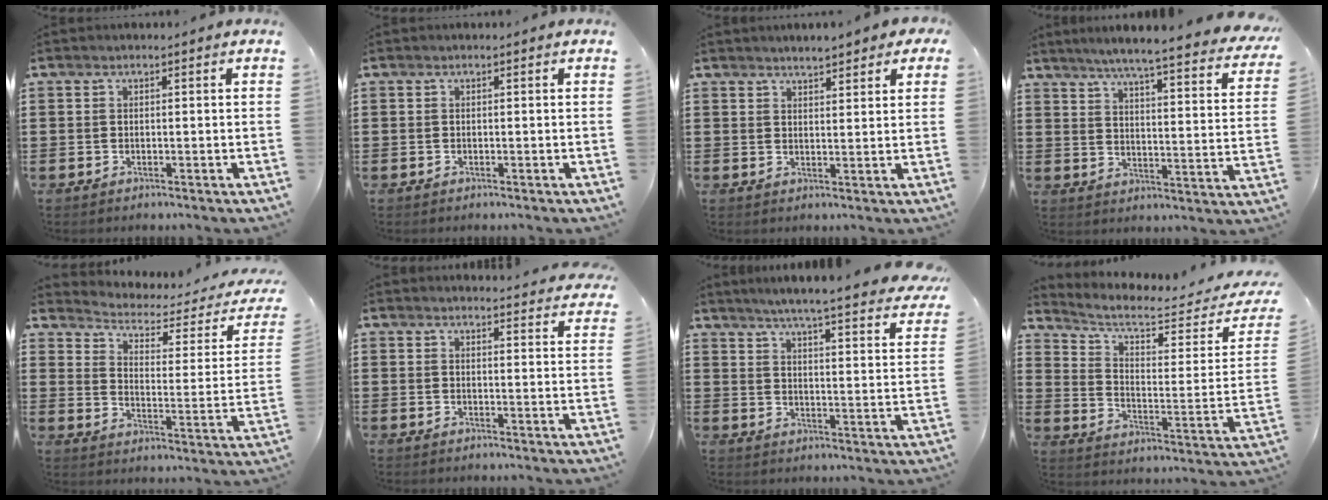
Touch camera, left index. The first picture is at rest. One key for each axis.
{"total": 0.0}
{"total": 3.0, "fx": 2.8, "fy": 0.3, "fz": 1.0, "tx": -0.027, "ty": 0.002, "tz": 0.052}
{"total": 5.2, "fx": 4.4, "fy": -0.7, "fz": 2.6, "tx": -0.071, "ty": -0.039, "tz": 0.067}
{"total": 2.7, "fx": 2.0, "fy": 1.1, "fz": 1.4, "tx": -0.046, "ty": -0.018, "tz": 0.024}
{"total": 3.2, "fx": 3.2, "fy": -0.2, "fz": 0.3, "tx": -0.007, "ty": -0.021, "tz": 0.057}
{"total": 4.6, "fx": 4.1, "fy": -0.7, "fz": 1.9, "tx": -0.059, "ty": -0.037, "tz": 0.063}
{"total": 5.7, "fx": 5.0, "fy": 1.0, "fz": 2.5, "tx": -0.071, "ty": -0.049, "tz": 0.081}